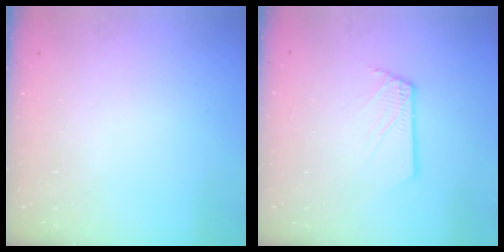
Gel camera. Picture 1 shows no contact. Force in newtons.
{"total": 3.3, "press": 3.3, "slide": 0.4}